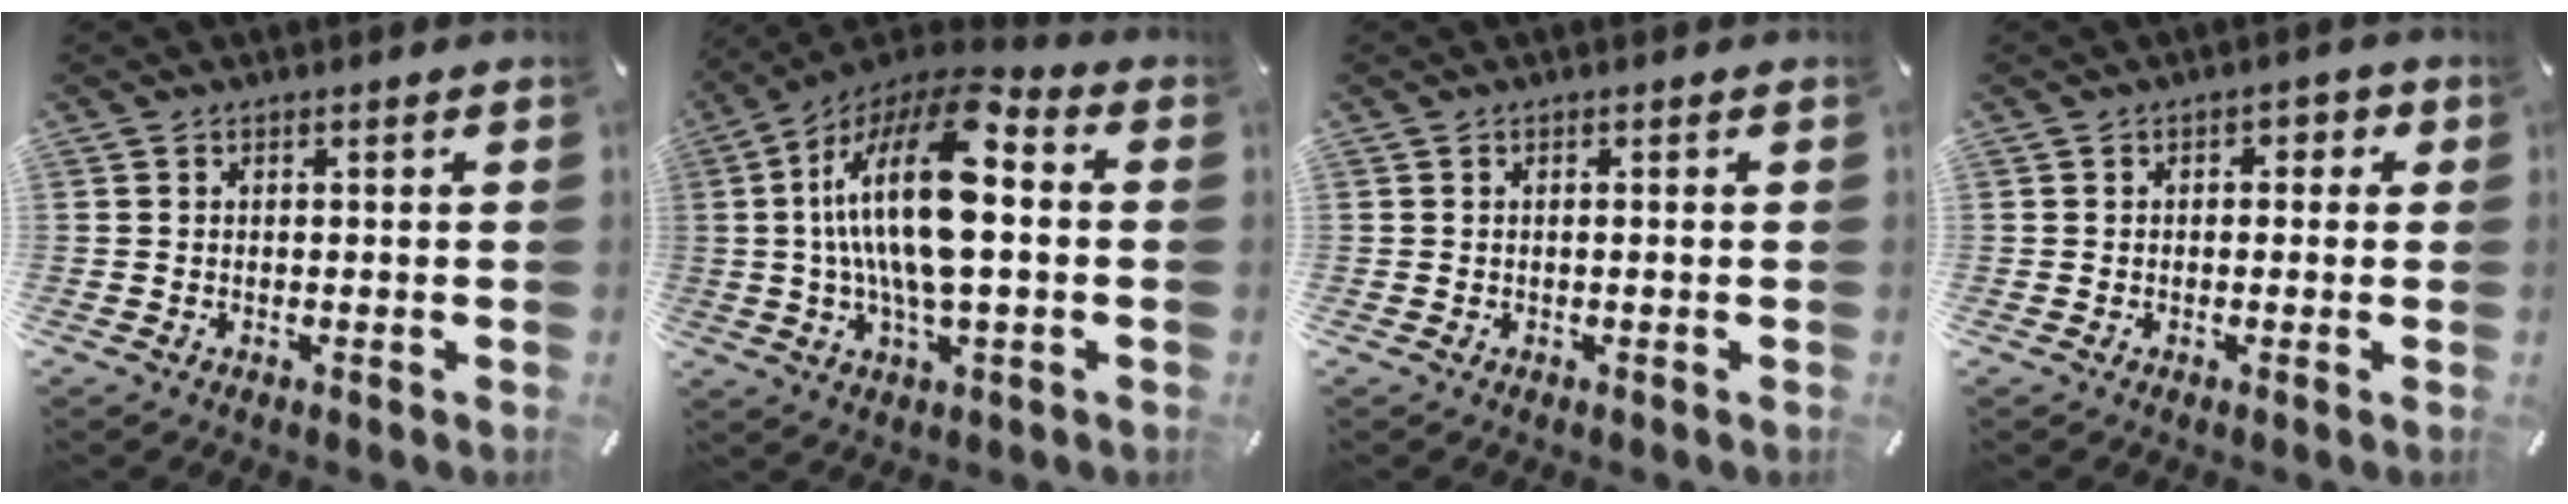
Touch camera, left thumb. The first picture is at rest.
{"total": 21.7, "force": [1.9, 8.7, 19.8], "torque": [-0.401, -0.007, 0.027]}
{"total": 0.6, "force": [-0.1, -0.1, 0.6], "torque": [-0.010, -0.003, -0.001]}
{"total": 1.9, "force": [-0.5, 1.4, 1.2], "torque": [-0.016, 0.008, -0.015]}